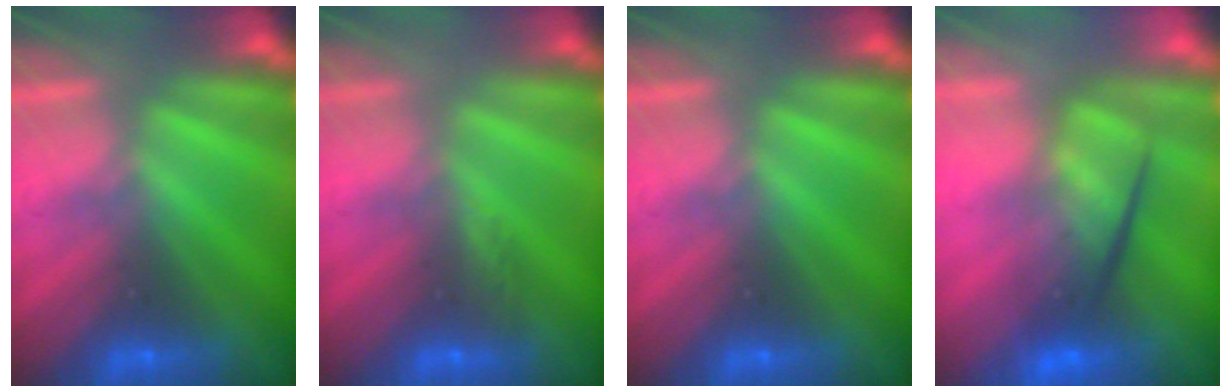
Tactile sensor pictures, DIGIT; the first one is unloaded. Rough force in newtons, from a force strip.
{"total": 2.8}
{"total": 0.0}
{"total": 6.9}